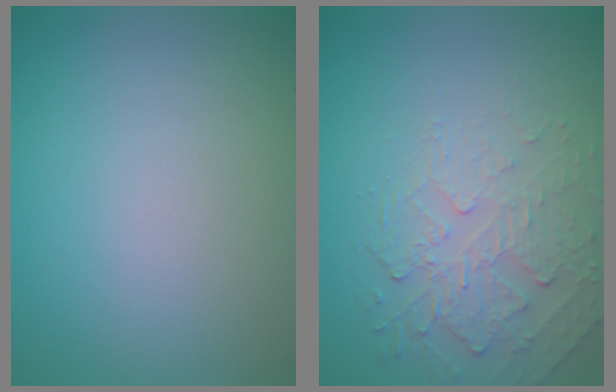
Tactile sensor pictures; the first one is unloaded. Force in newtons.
{"total": 2.4, "press": 1.7, "slide": 1.7}